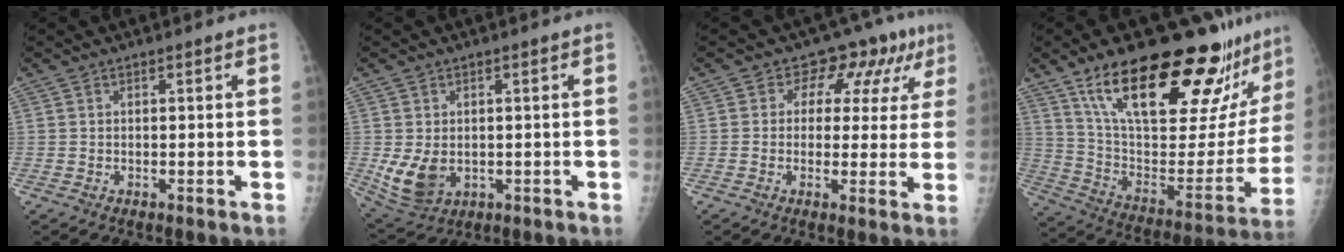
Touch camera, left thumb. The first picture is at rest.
{"total": 7.6, "force": [-0.8, 5.6, 5.1], "torque": [-0.092, -0.009, 0.005]}
{"total": 10.1, "force": [4.5, 6.9, 5.7], "torque": [-0.018, -0.002, 0.046]}
{"total": 32.9, "force": [22.4, 10.5, 21.8], "torque": [-0.295, -0.074, 0.348]}